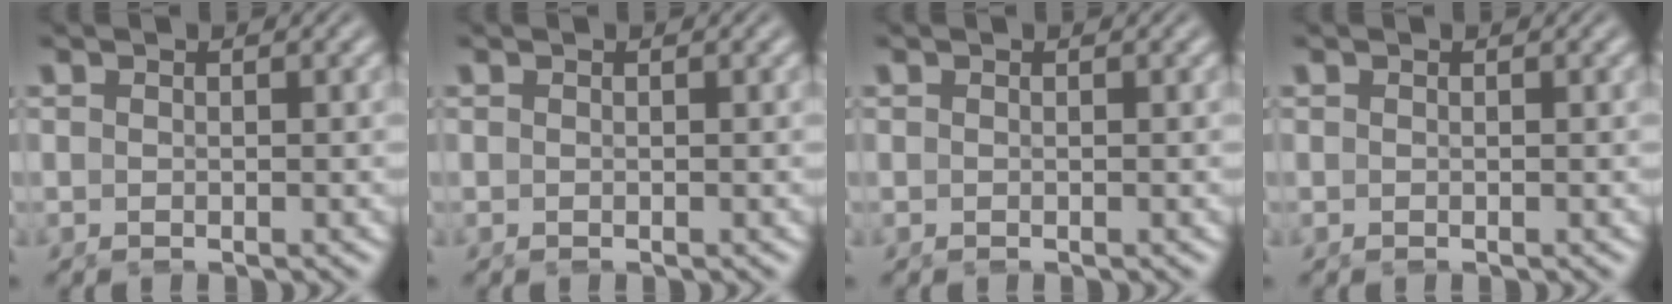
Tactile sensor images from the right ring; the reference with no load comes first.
{"total": 0.0}
{"total": 0.0}
{"total": 0.0}